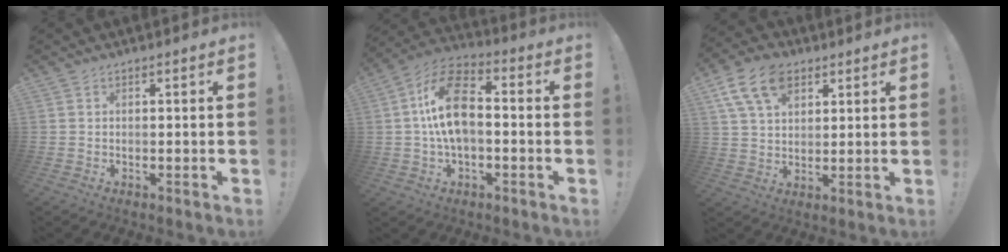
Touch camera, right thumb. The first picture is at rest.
{"total": 15.9, "force": [0.7, 10.3, 12.1], "torque": [-0.208, 0.022, 0.008]}
{"total": 13.2, "force": [6.8, 8.5, 7.5], "torque": [-0.138, -0.019, 0.129]}